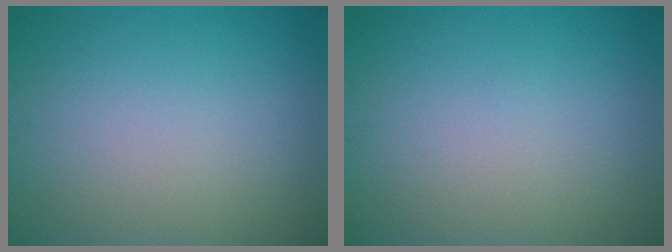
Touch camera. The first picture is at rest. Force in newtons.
{"total": 0.0}